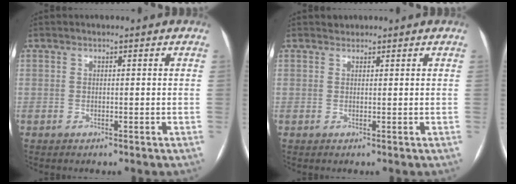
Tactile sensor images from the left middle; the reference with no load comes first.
{"total": 0.8, "force": [0.7, 0.4, -0.2], "torque": [0.000, 0.005, 0.010]}